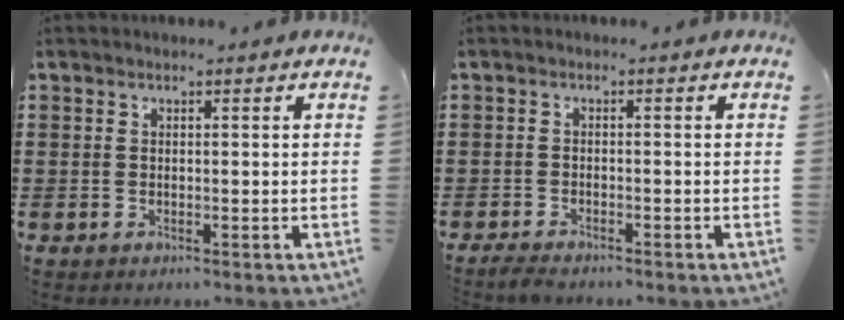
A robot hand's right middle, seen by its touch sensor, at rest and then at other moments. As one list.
[{"total": 1.6, "force": [-1.5, 0.2, 0.5], "torque": [-0.018, -0.001, -0.032]}]